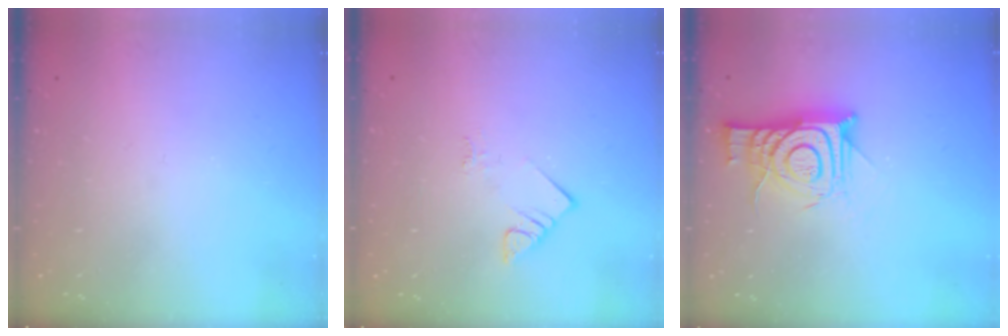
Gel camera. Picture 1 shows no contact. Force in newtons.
{"total": 4.0, "press": 3.9, "slide": 0.3}
{"total": 12.7, "press": 12.6, "slide": 1.1}